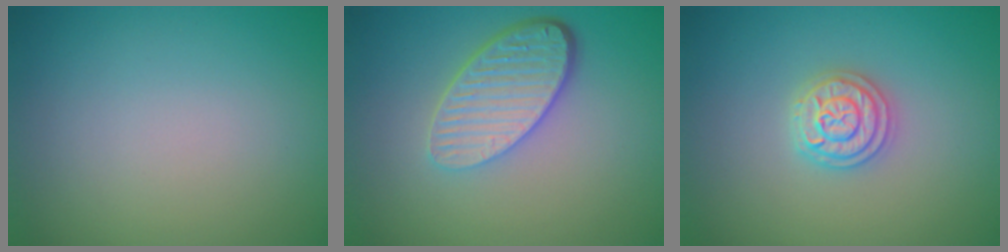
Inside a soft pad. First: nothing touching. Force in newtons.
{"total": 5.3, "press": 3.8, "slide": 3.6}
{"total": 3.4, "press": 3.3, "slide": 0.5}